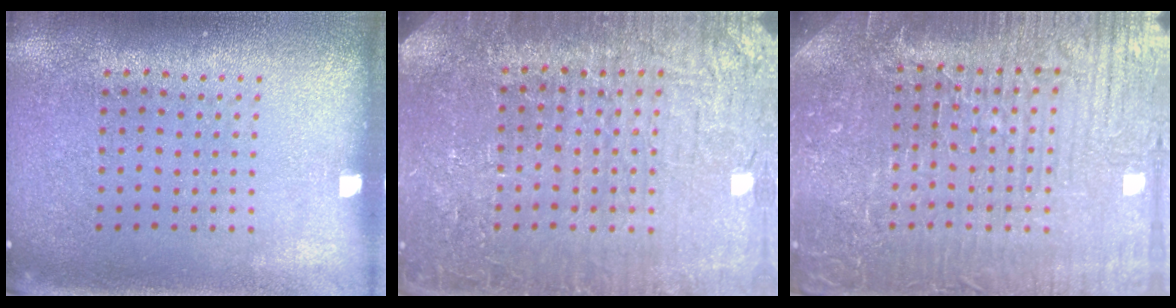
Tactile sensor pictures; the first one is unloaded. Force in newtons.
{"total": 4.3, "press": 4.1, "slide": 1.3}
{"total": 5.7, "press": 5.3, "slide": 2.1}